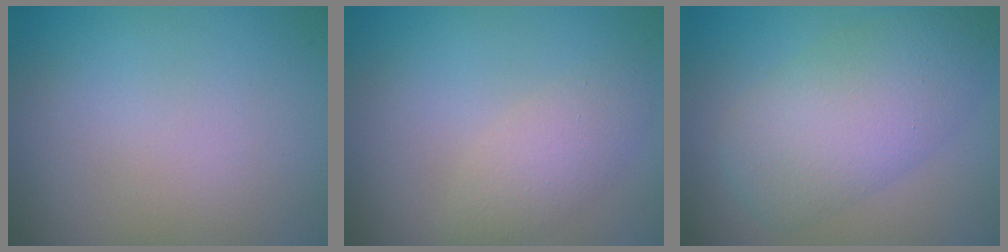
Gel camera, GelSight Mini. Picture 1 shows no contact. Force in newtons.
{"total": 2.8, "press": 2.8, "slide": 0.1}
{"total": 7.1, "press": 7.1, "slide": 0.3}